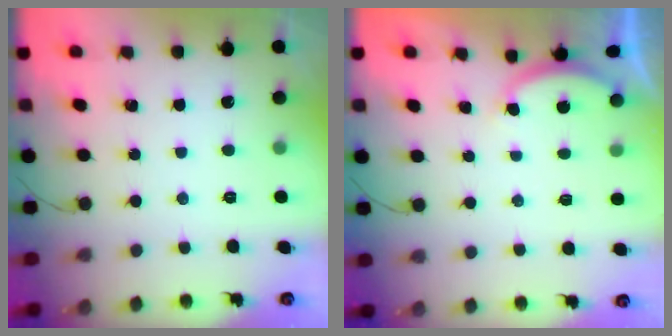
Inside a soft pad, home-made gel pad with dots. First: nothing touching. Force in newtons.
{"total": 2.5, "press": 2.5, "slide": 0.5}